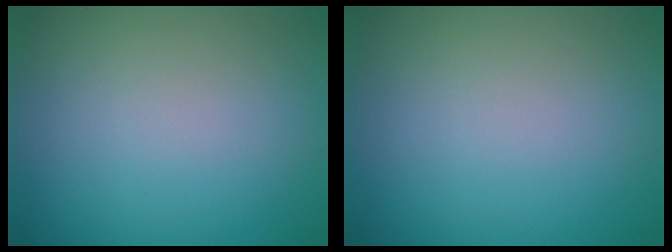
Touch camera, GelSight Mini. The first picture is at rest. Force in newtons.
{"total": 0.0}